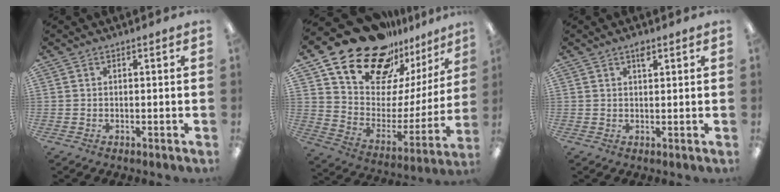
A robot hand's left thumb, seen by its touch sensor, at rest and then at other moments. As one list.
[{"total": 22.4, "force": [18.1, 10.8, 7.4], "torque": [-0.137, -0.128, 0.328]}, {"total": 2.2, "force": [1.4, 0.9, 1.5], "torque": [-0.016, -0.005, 0.022]}]